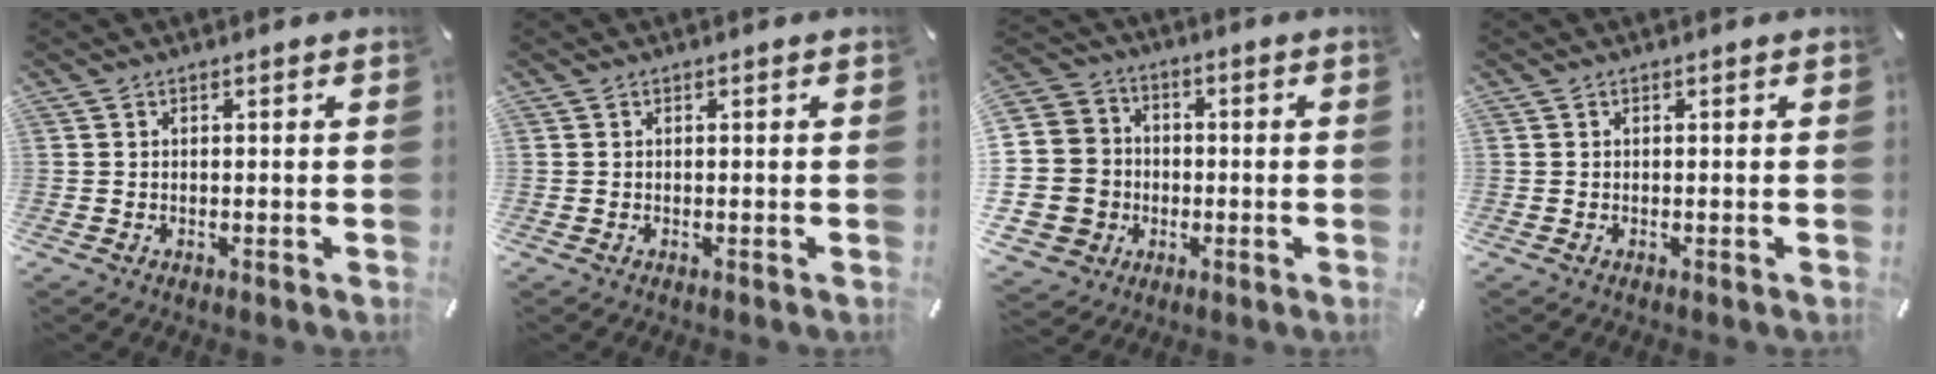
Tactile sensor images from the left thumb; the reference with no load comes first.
{"total": 0.0}
{"total": 14.3, "force": [-2.4, 13.4, 4.2], "torque": [-0.102, 0.022, -0.040]}
{"total": 0.0}